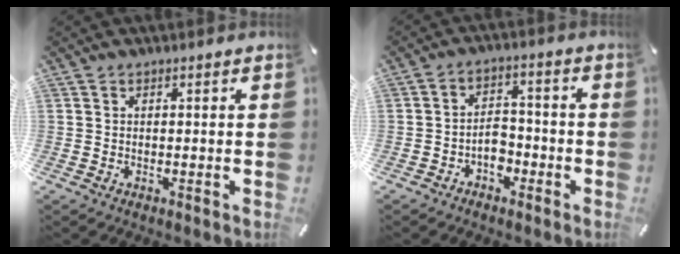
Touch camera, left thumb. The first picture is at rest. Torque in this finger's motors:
{"motor_torque": [-0.32, 1.36, 0.29, 0.73, 0.11]}